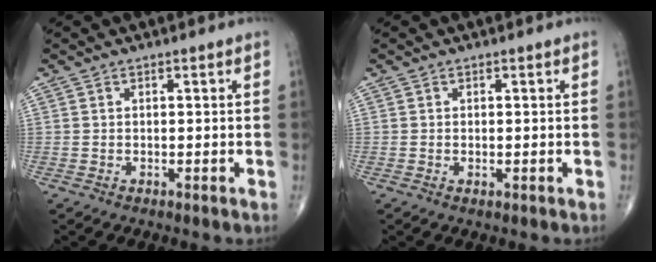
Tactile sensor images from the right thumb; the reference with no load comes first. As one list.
[{"total": 0.7, "force": [-0.1, 0.3, 0.6], "torque": [-0.012, -0.002, -0.003]}]